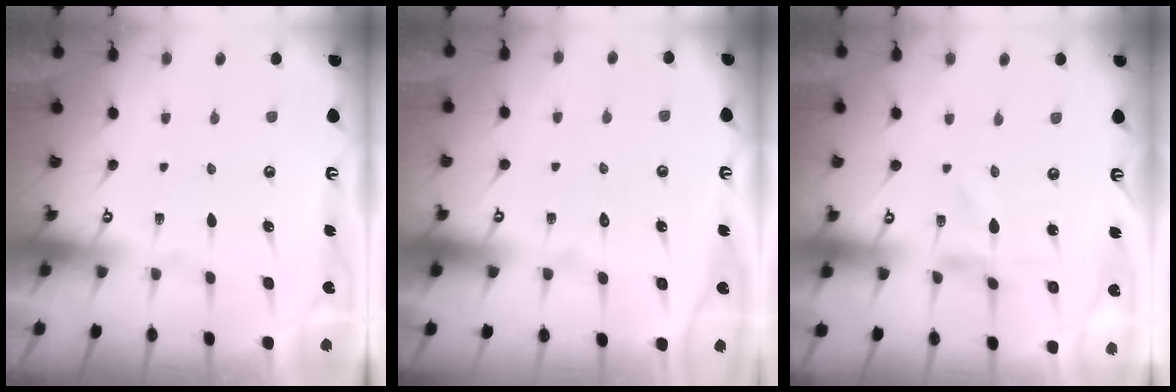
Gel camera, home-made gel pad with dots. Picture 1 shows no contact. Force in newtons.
{"total": 1.6, "press": 1.6, "slide": 0.1}
{"total": 0.8, "press": 0.8, "slide": 0.1}